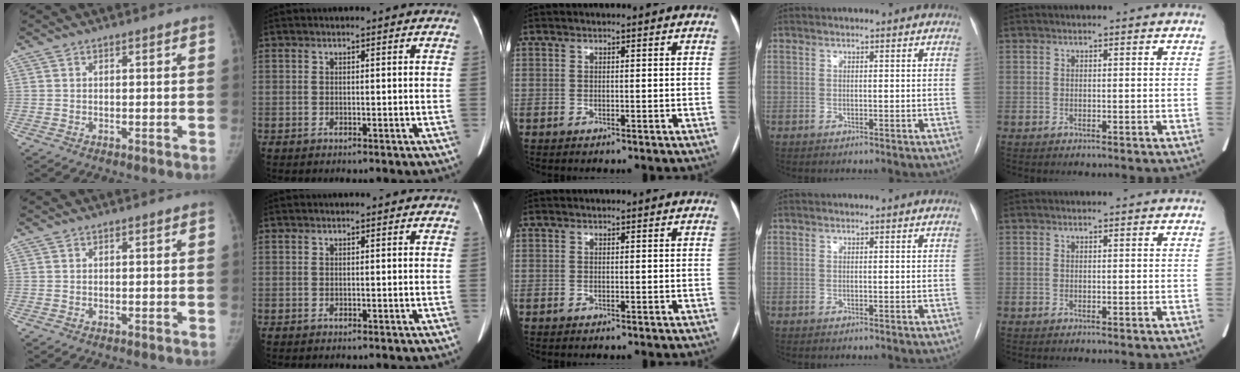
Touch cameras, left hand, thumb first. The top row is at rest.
{}